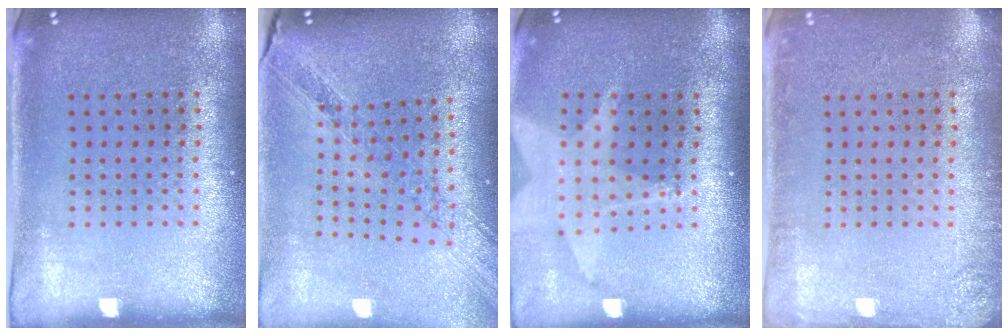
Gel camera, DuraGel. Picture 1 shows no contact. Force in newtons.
{"total": 1.1, "press": 1.1, "slide": 0.2}
{"total": 1.8, "press": 1.5, "slide": 1.1}
{"total": 1.7, "press": 1.7, "slide": 0.3}